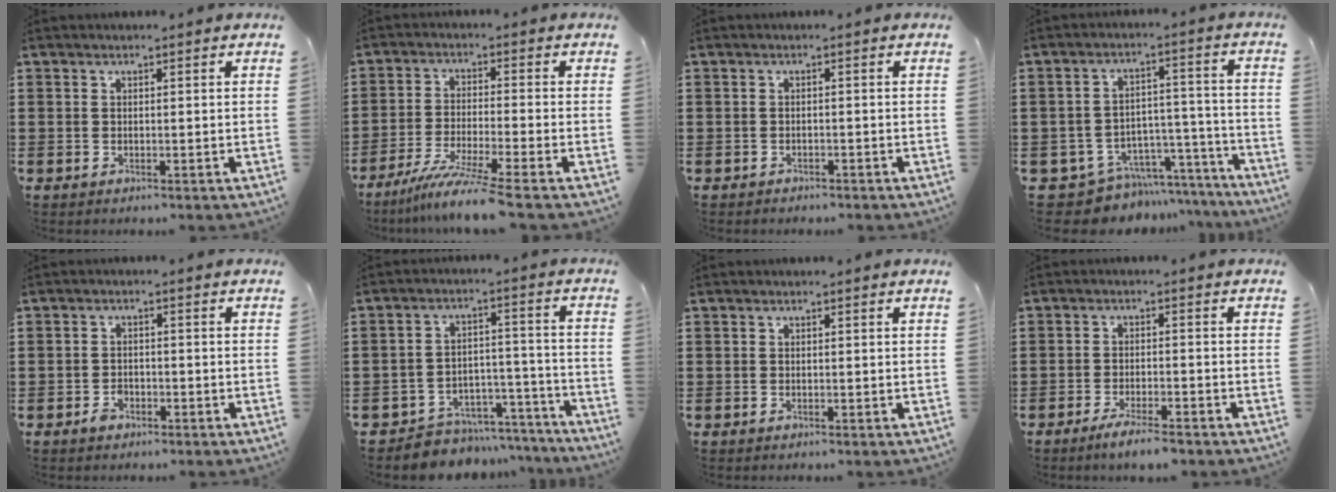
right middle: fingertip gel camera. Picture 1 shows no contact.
{"total": 6.7, "force": [-5.3, -0.8, 4.1], "torque": [-0.084, -0.025, -0.104]}
{"total": 0.9, "force": [-0.9, 0.3, 0.0], "torque": [-0.002, 0.002, -0.020]}
{"total": 7.6, "force": [-6.9, 3.0, 1.0], "torque": [-0.018, 0.027, -0.129]}
{"total": 2.5, "force": [-1.8, 1.1, 1.4], "torque": [-0.025, 0.002, -0.034]}
{"total": 6.2, "force": [-5.8, 2.0, 0.3], "torque": [-0.002, 0.028, -0.116]}
{"total": 0.0}
{"total": 3.5, "force": [-2.9, 0.1, 2.0], "torque": [-0.032, 0.002, -0.053]}